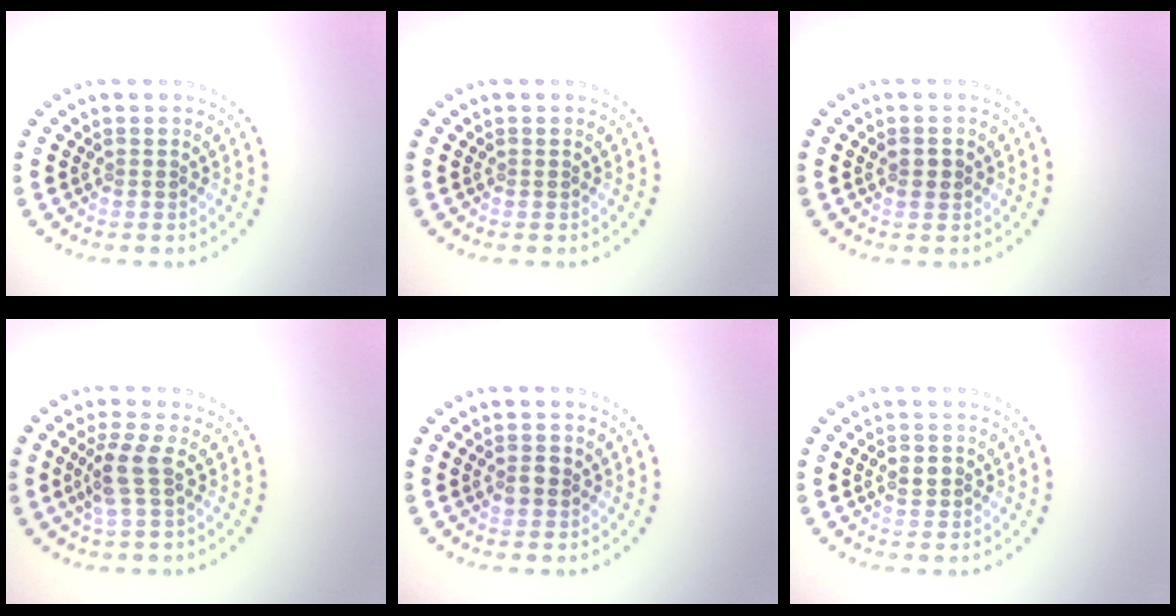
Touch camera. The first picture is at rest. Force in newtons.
{"total": 0.0}
{"total": 1.2, "press": 1.2, "slide": 0.2}
{"total": 2.6, "press": 2.1, "slide": 1.5}
{"total": 1.3, "press": 1.3, "slide": 0.1}
{"total": 1.5, "press": 1.4, "slide": 0.2}